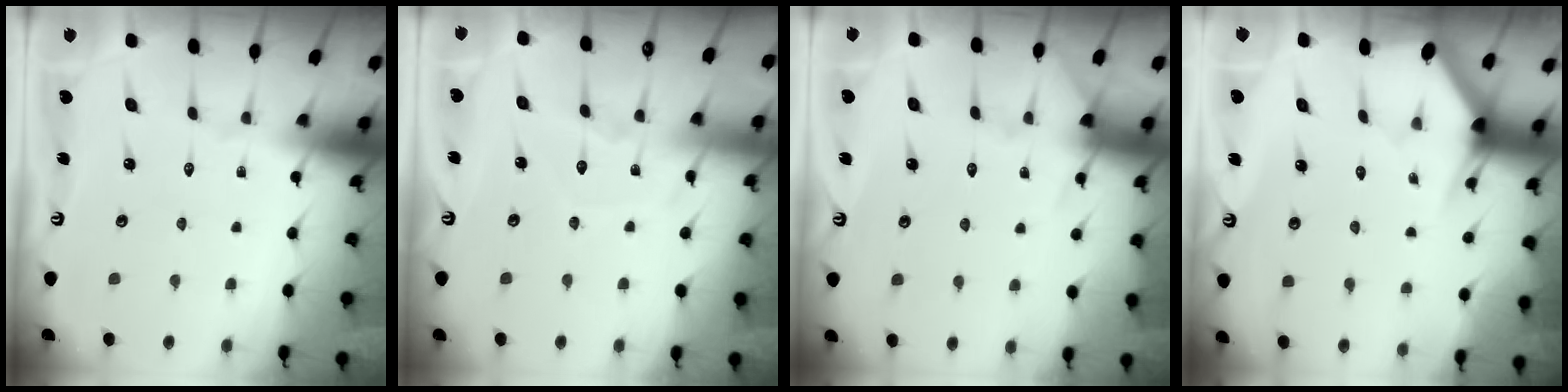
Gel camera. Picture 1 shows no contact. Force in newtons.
{"total": 8.0, "press": 8.0, "slide": 0.5}
{"total": 5.1, "press": 5.0, "slide": 0.7}
{"total": 2.9, "press": 2.9, "slide": 0.1}